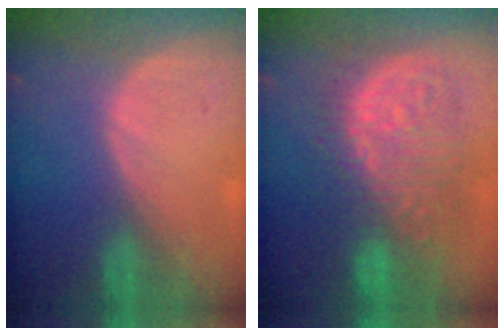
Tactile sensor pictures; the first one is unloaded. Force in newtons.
{"total": 13.4, "press": 13.3, "slide": 1.2}